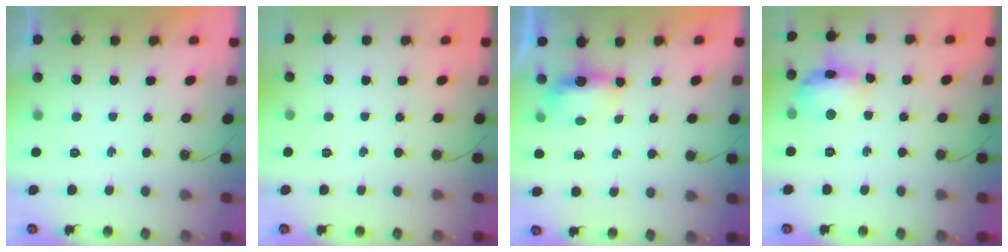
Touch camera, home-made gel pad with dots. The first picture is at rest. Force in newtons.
{"total": 0.0}
{"total": 5.4, "press": 5.3, "slide": 0.8}
{"total": 13.9, "press": 13.9, "slide": 1.1}